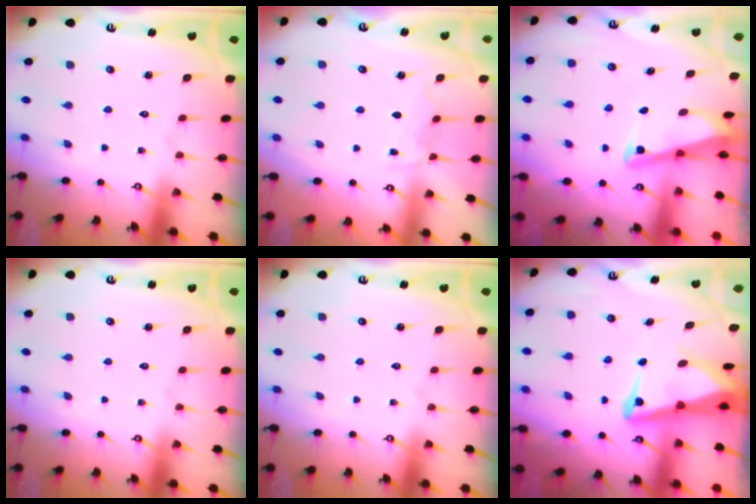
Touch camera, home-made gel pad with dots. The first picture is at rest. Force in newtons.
{"total": 4.9, "press": 4.9, "slide": 0.5}
{"total": 2.8, "press": 2.8, "slide": 0.3}
{"total": 0.0}
{"total": 0.0}
{"total": 6.0, "press": 6.0, "slide": 0.7}